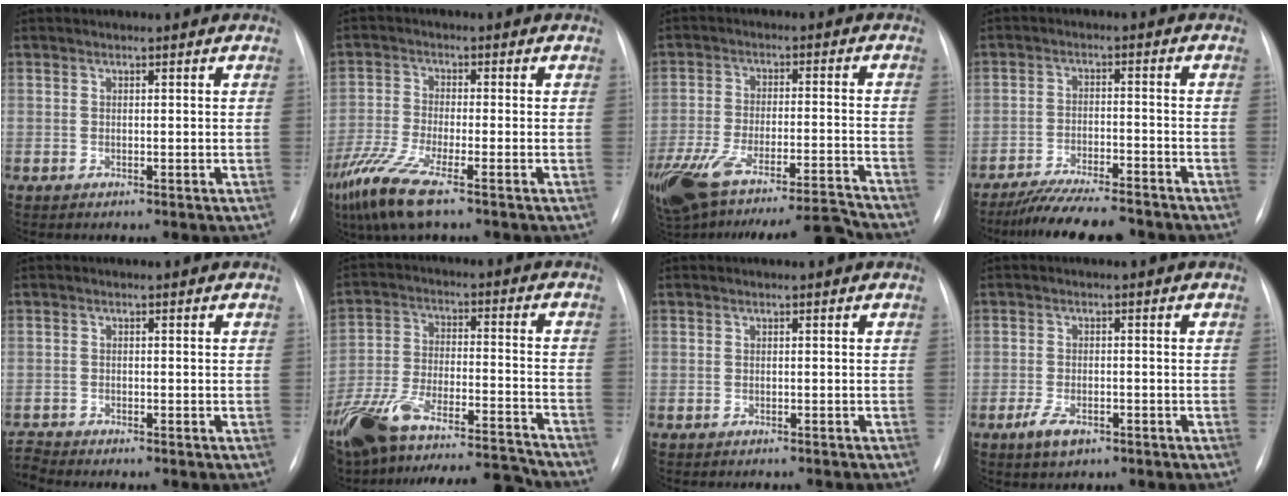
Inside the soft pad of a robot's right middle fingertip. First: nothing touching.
{"total": 8.2, "force": [-5.4, 0.9, 6.2], "torque": [-0.142, -0.026, -0.107]}
{"total": 19.4, "force": [-16.9, 1.9, 9.5], "torque": [-0.177, 0.000, -0.265]}
{"total": 12.0, "force": [-10.7, 1.8, 5.3], "torque": [-0.083, -0.008, -0.163]}
{"total": 1.8, "force": [-1.6, -0.6, -0.4], "torque": [0.003, -0.016, -0.032]}
{"total": 22.6, "force": [-20.4, 3.4, 9.1], "torque": [-0.170, 0.008, -0.322]}
{"total": 1.6, "force": [-1.5, 0.1, 0.2], "torque": [-0.001, -0.004, -0.016]}
{"total": 3.7, "force": [-2.1, 1.7, 2.5], "torque": [-0.053, -0.003, -0.032]}